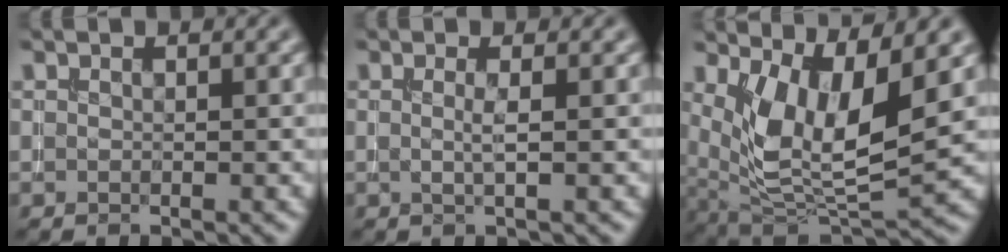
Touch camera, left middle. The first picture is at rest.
{"total": 1.3, "force": [0.0, 0.2, 1.3], "torque": [-0.025, -0.002, -0.003]}
{"total": 8.2, "force": [2.7, 3.4, 7.0], "torque": [-0.140, -0.021, 0.054]}